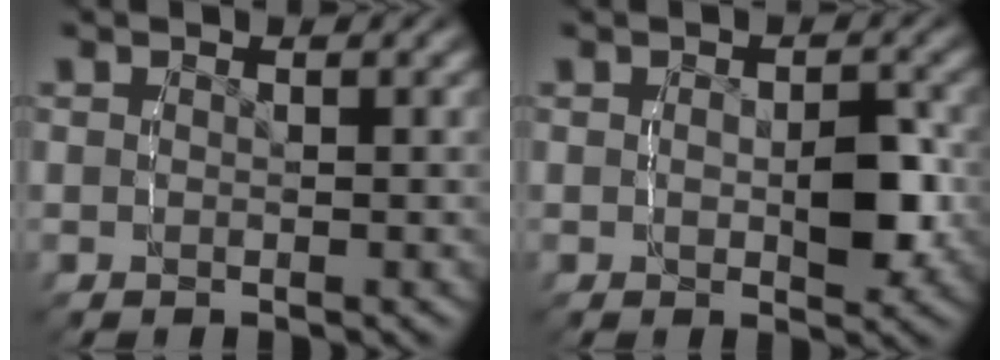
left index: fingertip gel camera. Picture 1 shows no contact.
{"total": 2.4, "force": [-0.1, 1.4, 2.0], "torque": [-0.030, -0.001, -0.004]}